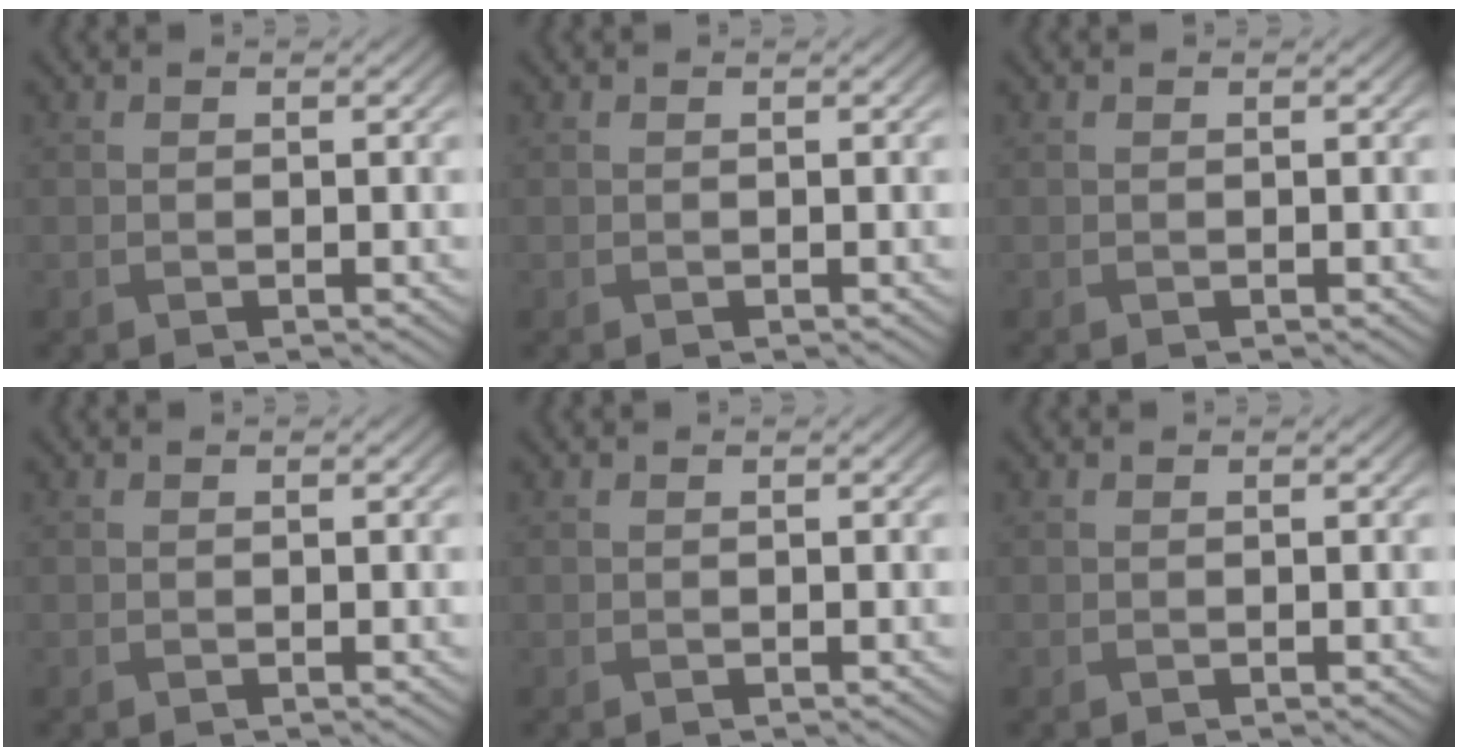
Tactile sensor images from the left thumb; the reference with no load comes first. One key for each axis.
{"total": 0.0}
{"total": 0.0}
{"total": 0.0}
{"total": 0.0}
{"total": 0.0}